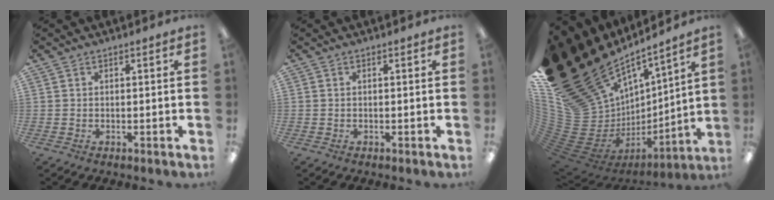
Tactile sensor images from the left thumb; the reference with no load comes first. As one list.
[{"total": 0.0}, {"total": 25.7, "force": [14.4, 16.1, 14.0], "torque": [-0.201, -0.177, 0.345]}]